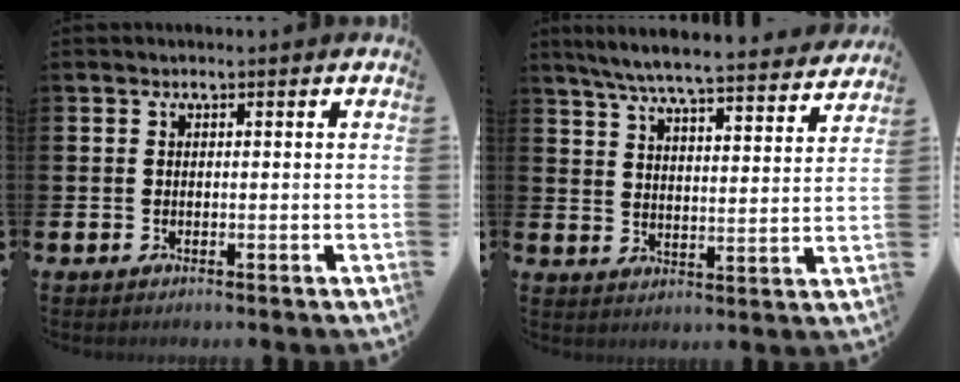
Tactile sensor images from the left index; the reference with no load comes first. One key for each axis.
{"total": 6.9, "fx": 6.4, "fy": 0.2, "fz": 2.3, "tx": -0.065, "ty": -0.047, "tz": 0.109}